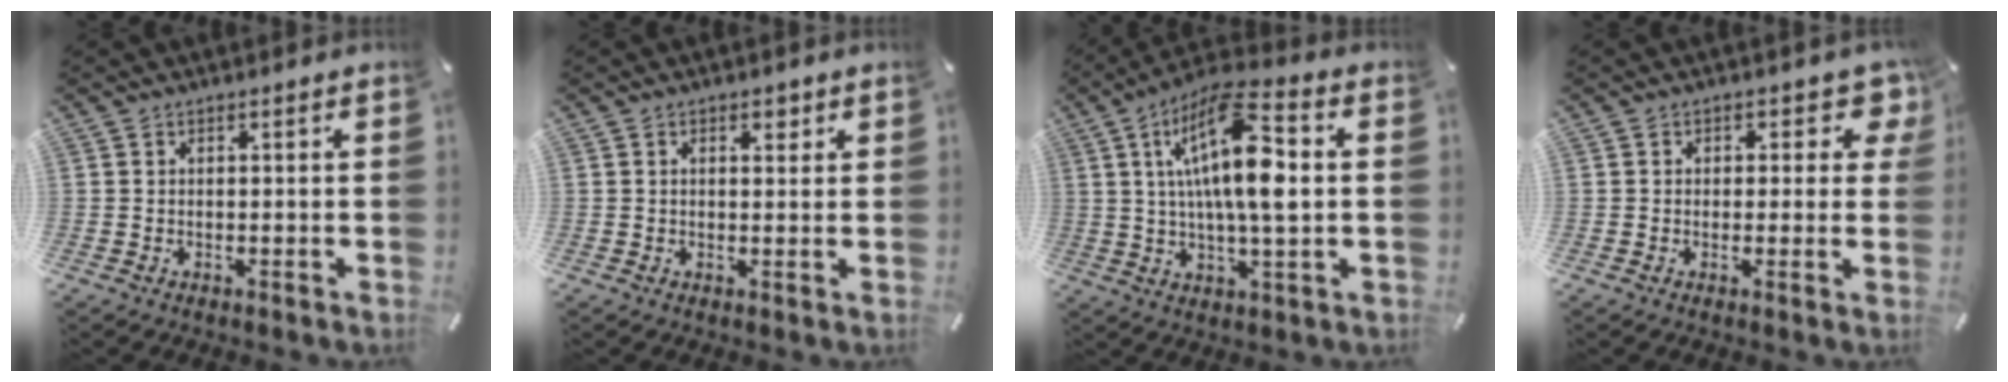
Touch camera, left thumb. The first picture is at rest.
{"total": 1.8, "force": [1.0, 1.2, 1.0], "torque": [-0.007, -0.001, 0.013]}
{"total": 17.4, "force": [3.7, 5.6, 16.0], "torque": [-0.307, -0.002, 0.053]}
{"total": 4.7, "force": [1.9, 3.3, 2.8], "torque": [-0.011, -0.010, 0.025]}